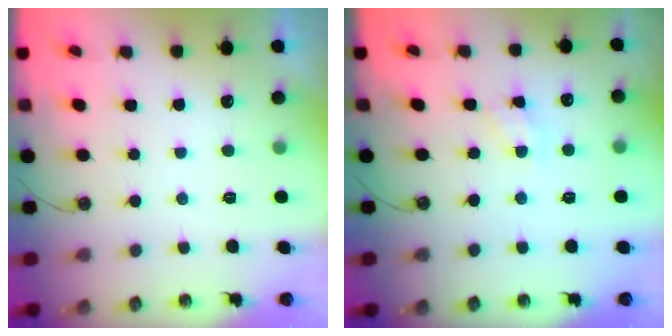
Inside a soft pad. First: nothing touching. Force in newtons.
{"total": 3.7, "press": 3.6, "slide": 0.5}